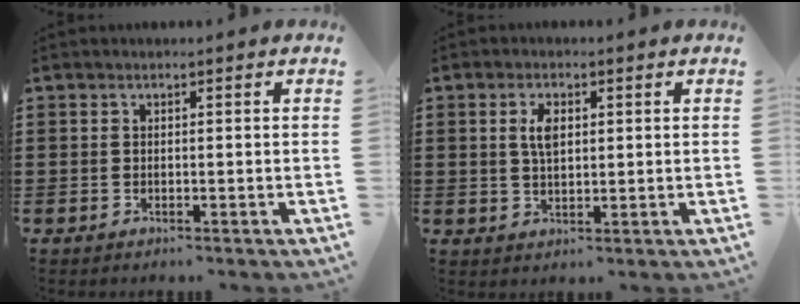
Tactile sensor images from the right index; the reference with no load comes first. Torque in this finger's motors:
{"motor_torque": [0.64, 0.39, 0.16, 0.05]}